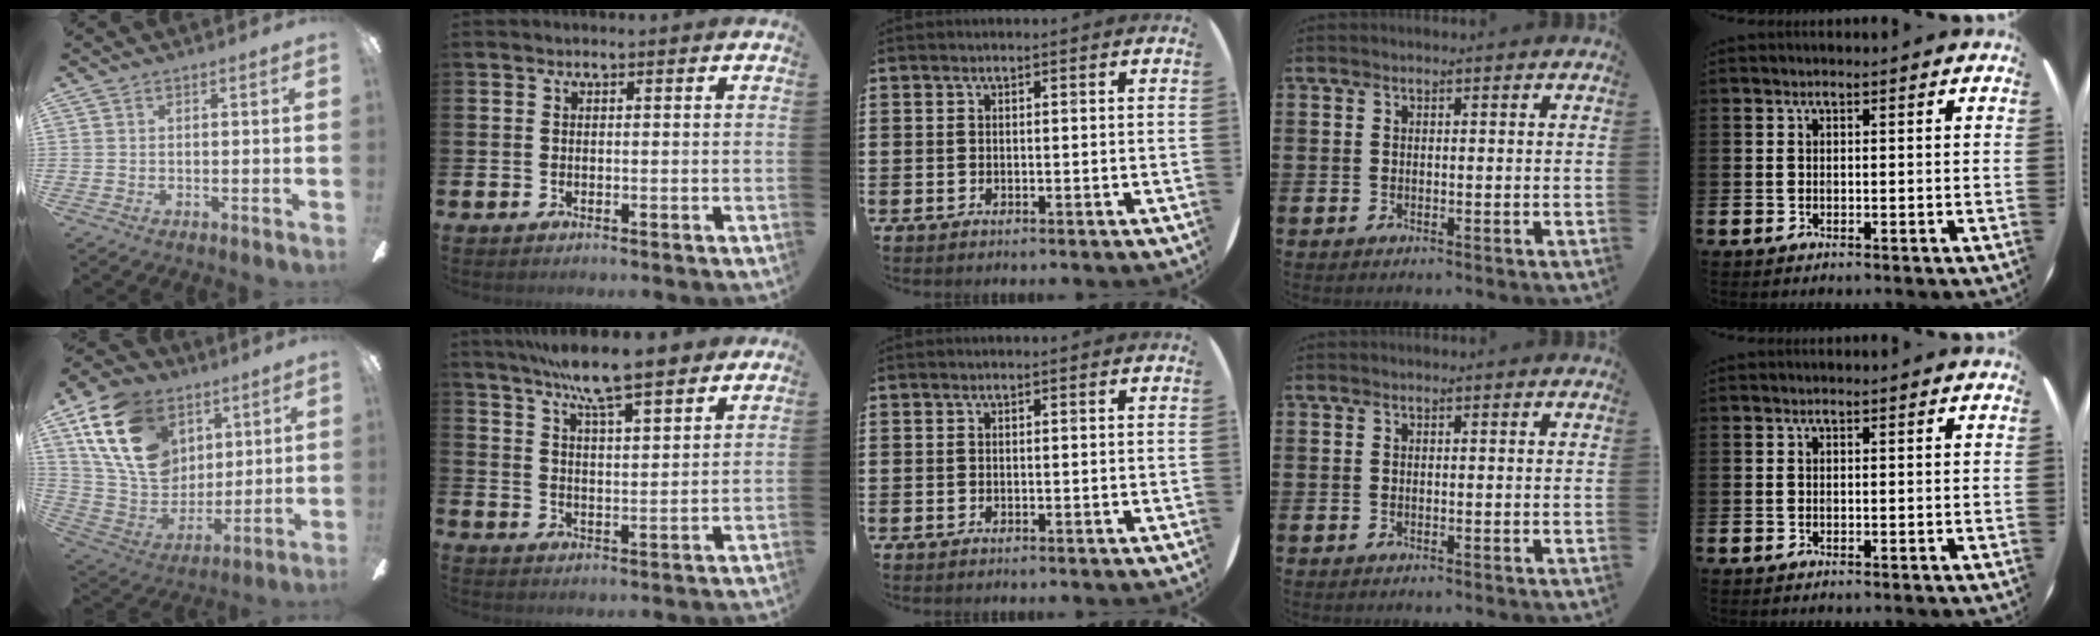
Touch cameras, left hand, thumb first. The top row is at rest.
{"thumb": {"total": 22.2, "force": [9.7, 16.1, 11.8], "torque": [-0.241, -0.025, 0.184]}, "index": {"total": 9.6, "force": [8.6, 1.1, 4.2], "torque": [-0.097, -0.037, 0.152]}}